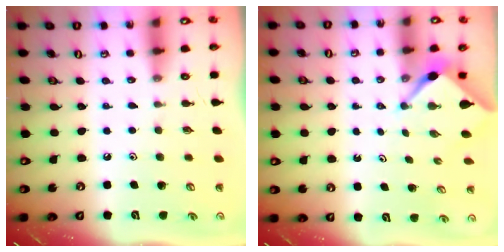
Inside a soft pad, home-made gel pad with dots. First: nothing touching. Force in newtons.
{"total": 2.2, "press": 2.2, "slide": 0.3}